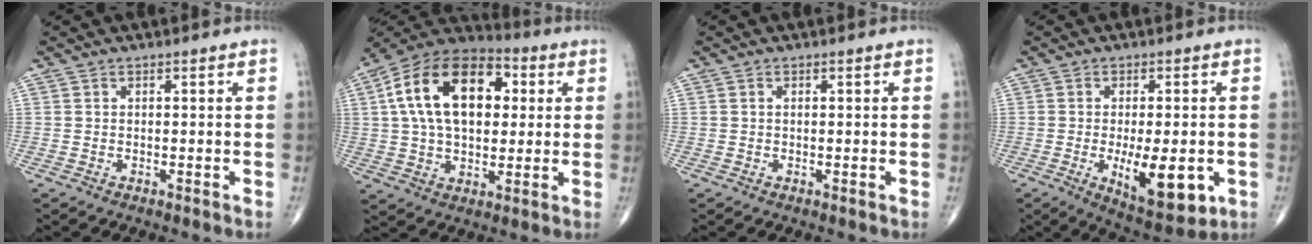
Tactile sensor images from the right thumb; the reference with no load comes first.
{"total": 20.8, "force": [4.4, 12.8, 15.9], "torque": [-0.252, 0.016, 0.065]}
{"total": 0.0}
{"total": 12.5, "force": [-3.0, 5.0, 11.0], "torque": [-0.148, -0.016, -0.033]}